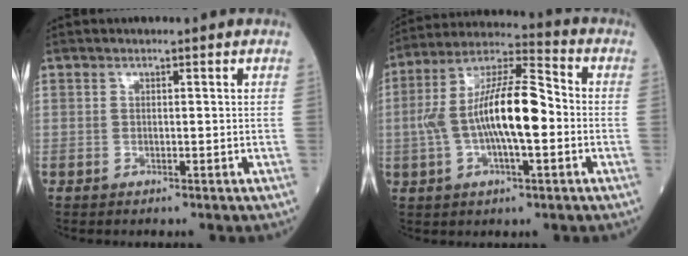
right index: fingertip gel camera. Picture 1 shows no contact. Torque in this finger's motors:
{"motor_torque": [2.14, 0.00, 1.06, 0.21]}